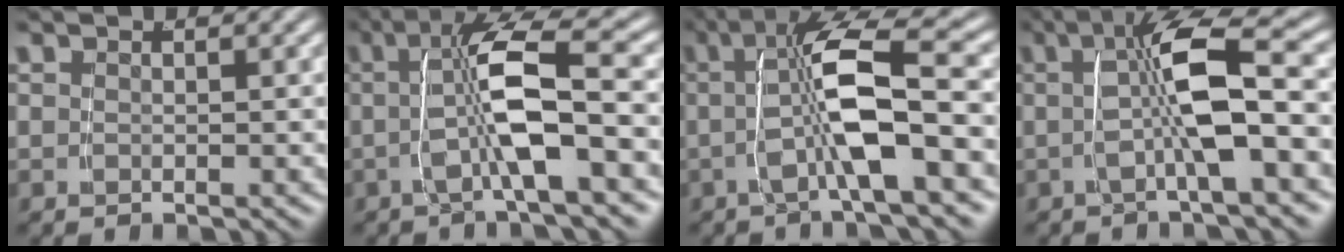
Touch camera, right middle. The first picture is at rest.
{"total": 6.1, "force": [-0.2, 1.0, 6.0], "torque": [-0.110, 0.002, 0.003]}
{"total": 6.8, "force": [0.1, 1.4, 6.7], "torque": [-0.119, 0.003, 0.008]}
{"total": 6.2, "force": [0.0, 1.1, 6.1], "torque": [-0.100, 0.011, 0.002]}